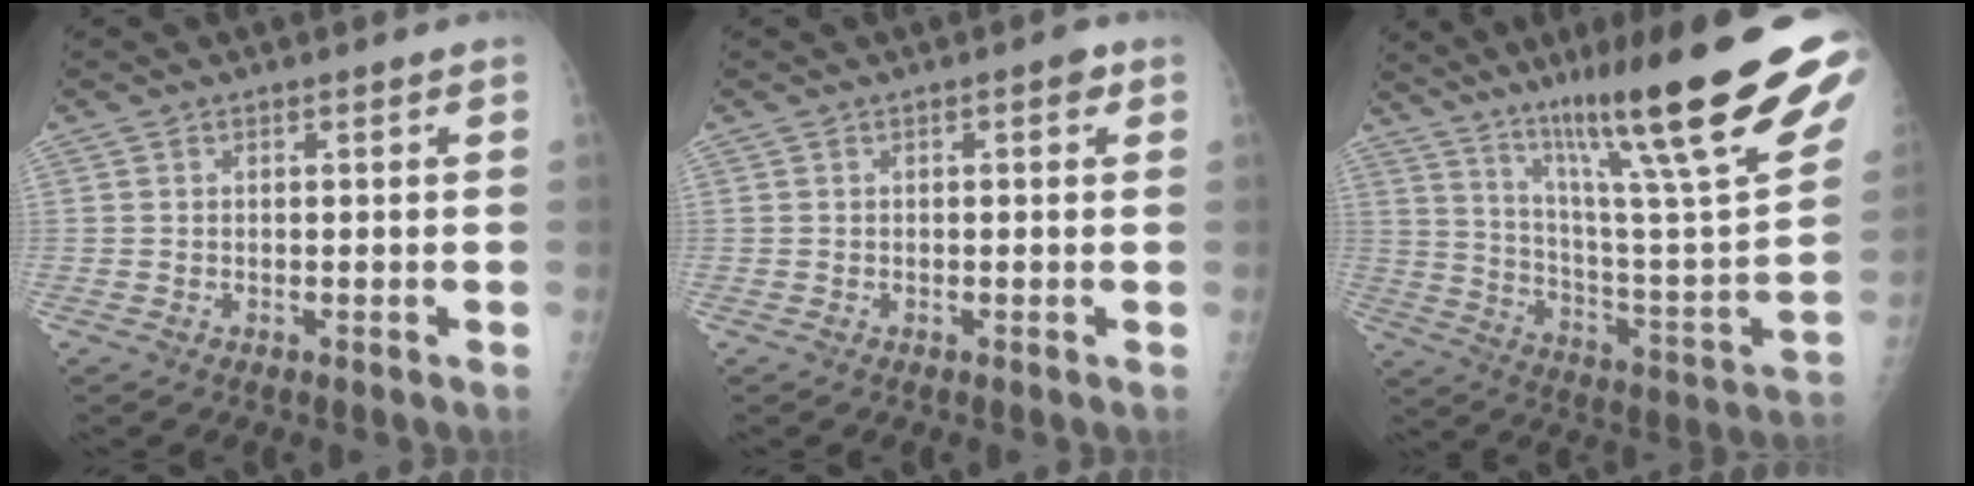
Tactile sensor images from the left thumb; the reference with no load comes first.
{"total": 1.4, "force": [0.5, 0.8, 1.0], "torque": [-0.002, 0.002, 0.002]}
{"total": 29.7, "force": [21.2, 2.5, 20.6], "torque": [-0.297, -0.103, 0.324]}